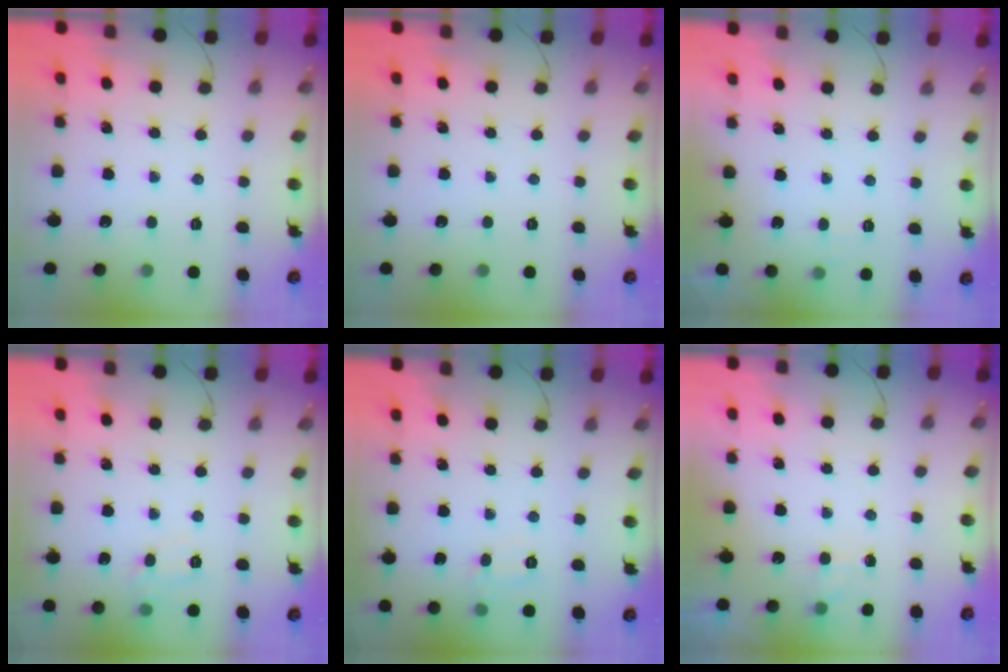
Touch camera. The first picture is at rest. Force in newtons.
{"total": 0.0}
{"total": 2.6, "press": 2.1, "slide": 1.5}
{"total": 7.6, "press": 7.4, "slide": 1.7}
{"total": 6.0, "press": 5.8, "slide": 1.4}
{"total": 5.0, "press": 4.7, "slide": 1.6}